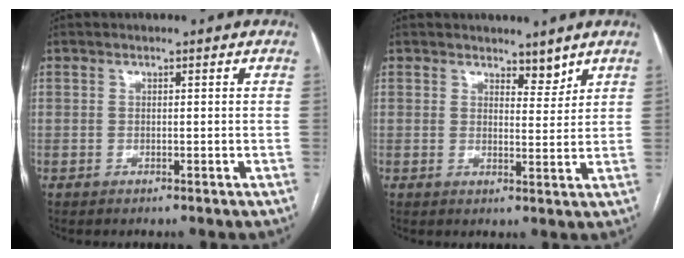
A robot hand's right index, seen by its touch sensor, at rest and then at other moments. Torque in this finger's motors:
{"motor_torque": [-0.37, 0.06, -0.06, 0.00]}